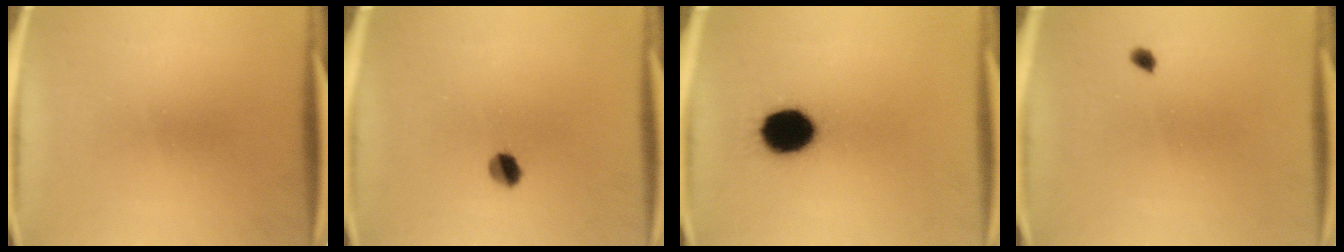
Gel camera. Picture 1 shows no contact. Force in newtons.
{"total": 3.5}
{"total": 13.5}
{"total": 1.1}